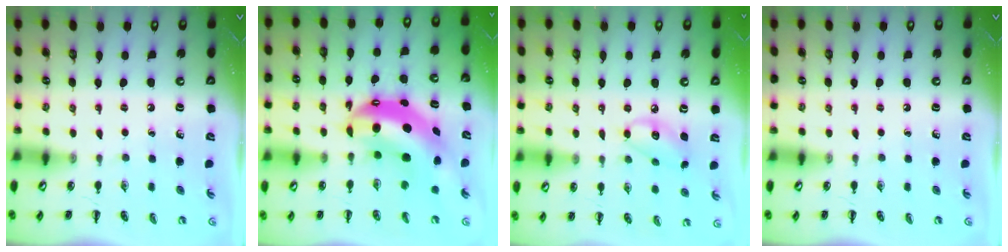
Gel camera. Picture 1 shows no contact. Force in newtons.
{"total": 11.2, "press": 10.8, "slide": 2.7}
{"total": 7.6, "press": 7.6, "slide": 0.7}
{"total": 0.0}